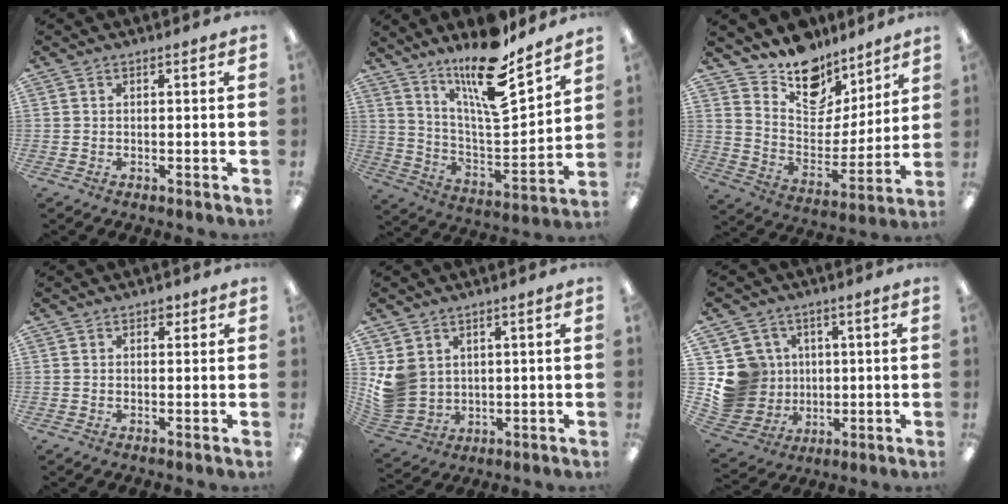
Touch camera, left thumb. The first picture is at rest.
{"total": 17.8, "force": [14.0, 3.9, 10.3], "torque": [-0.183, -0.106, 0.236]}
{"total": 14.4, "force": [12.0, 7.3, 3.5], "torque": [-0.072, -0.098, 0.219]}
{"total": 1.6, "force": [0.9, 1.1, 0.6], "torque": [0.003, -0.003, 0.013]}
{"total": 7.5, "force": [2.5, 6.6, 2.3], "torque": [-0.066, -0.004, 0.054]}
{"total": 12.2, "force": [1.6, 11.7, 3.0], "torque": [-0.097, -0.003, 0.041]}